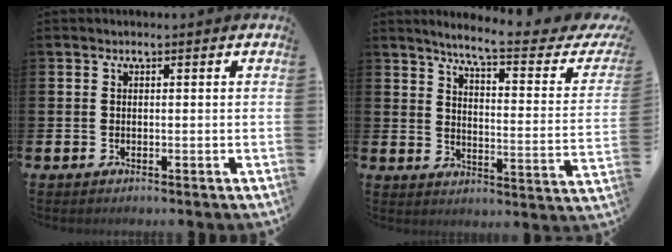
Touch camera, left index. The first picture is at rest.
{"total": 7.0, "force": [5.9, 0.3, 3.8], "torque": [-0.083, -0.043, 0.088]}